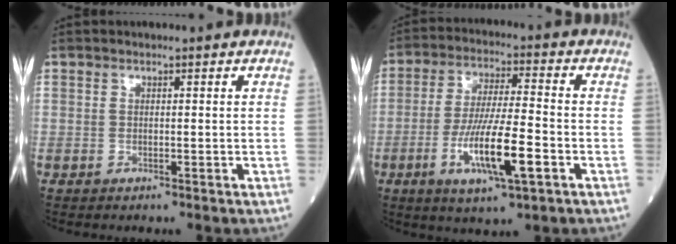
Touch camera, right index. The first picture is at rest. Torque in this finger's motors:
{"motor_torque": [1.16, -0.98, 0.64, 0.21]}